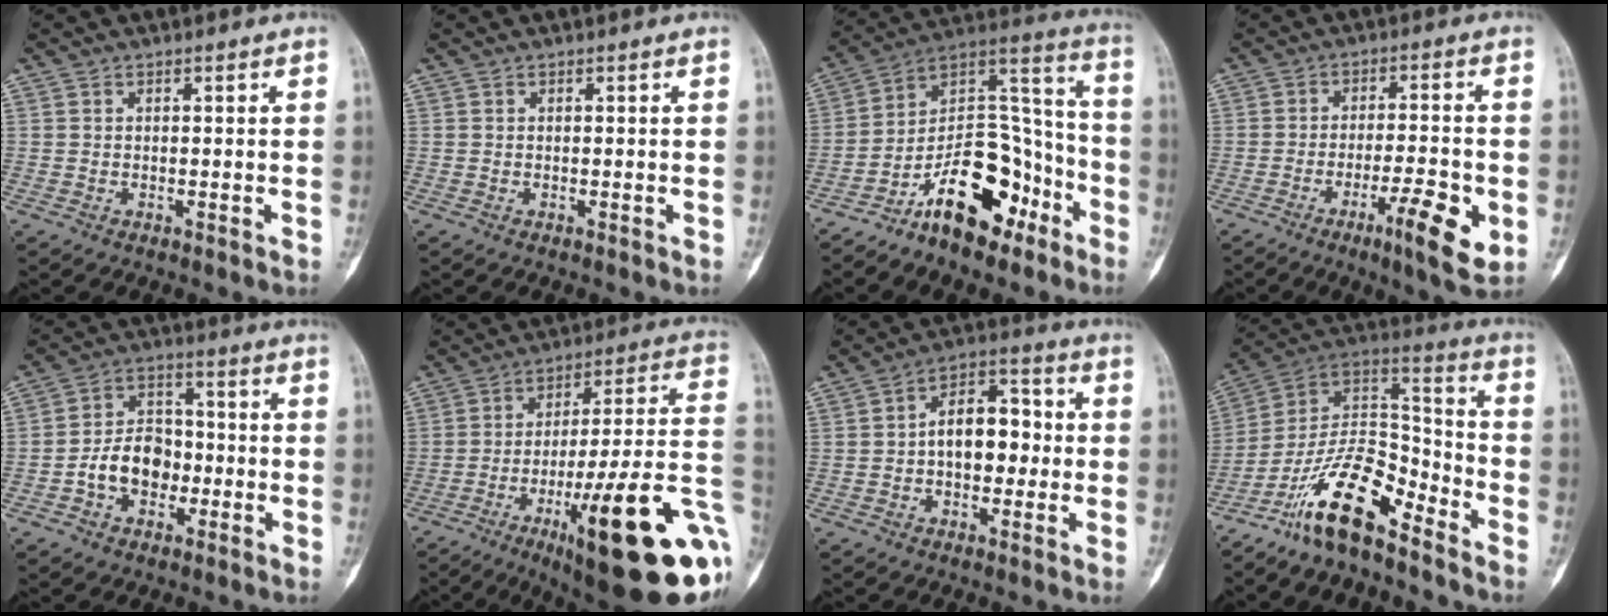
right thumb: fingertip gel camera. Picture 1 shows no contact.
{"total": 0.0}
{"total": 19.0, "force": [-10.8, 9.3, 12.6], "torque": [-0.172, 0.109, -0.183]}
{"total": 10.4, "force": [-3.9, 2.1, 9.4], "torque": [-0.146, 0.008, -0.060]}
{"total": 9.8, "force": [-2.6, 7.1, 6.1], "torque": [-0.079, 0.037, -0.053]}
{"total": 28.9, "force": [-9.8, 5.9, 26.6], "torque": [-0.332, 0.027, -0.140]}
{"total": 8.0, "force": [0.0, 4.9, 6.4], "torque": [-0.083, 0.023, -0.008]}
{"total": 16.6, "force": [-11.5, 5.9, 10.4], "torque": [-0.171, 0.099, -0.213]}